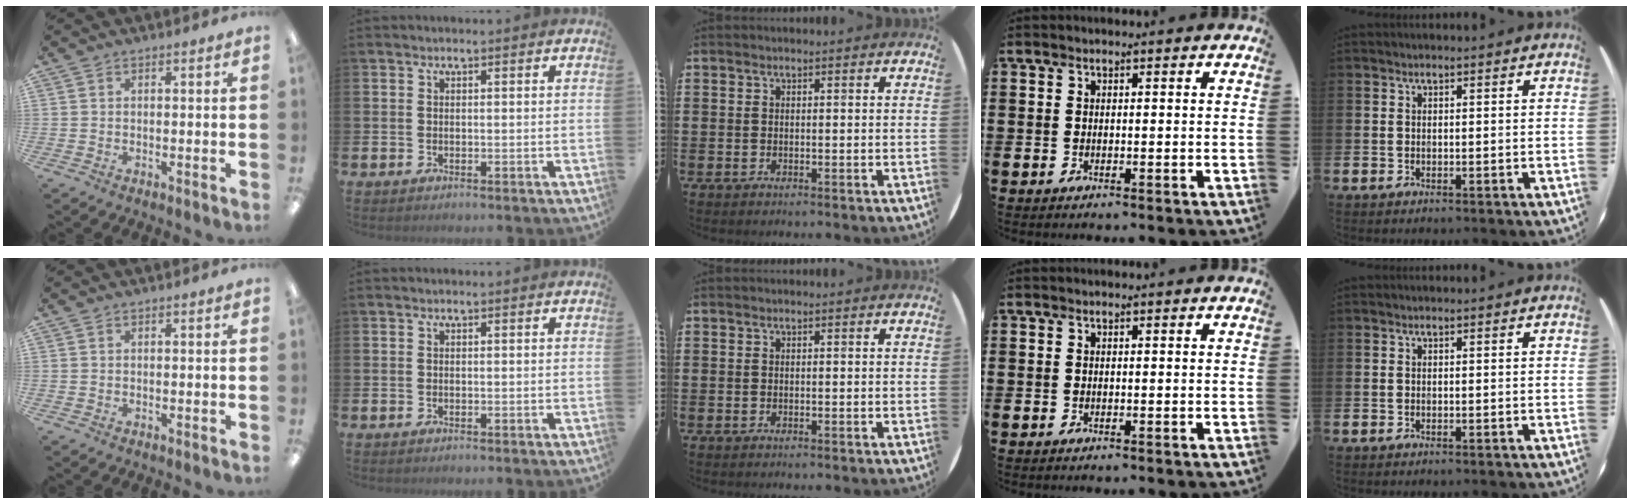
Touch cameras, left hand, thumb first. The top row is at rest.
{"index": {"total": 0.6, "force": [-0.6, -0.1, -0.1], "torque": [0.000, 0.004, -0.011]}}